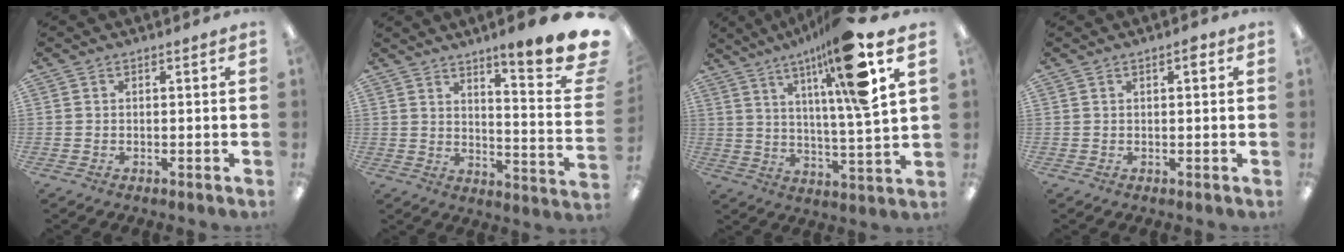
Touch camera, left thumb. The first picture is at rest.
{"total": 12.4, "force": [9.4, 0.9, 8.1], "torque": [-0.114, -0.087, 0.152]}
{"total": 18.2, "force": [10.6, 1.8, 14.7], "torque": [-0.240, -0.050, 0.150]}
{"total": 2.1, "force": [1.0, 0.6, 1.7], "torque": [-0.020, -0.004, 0.013]}